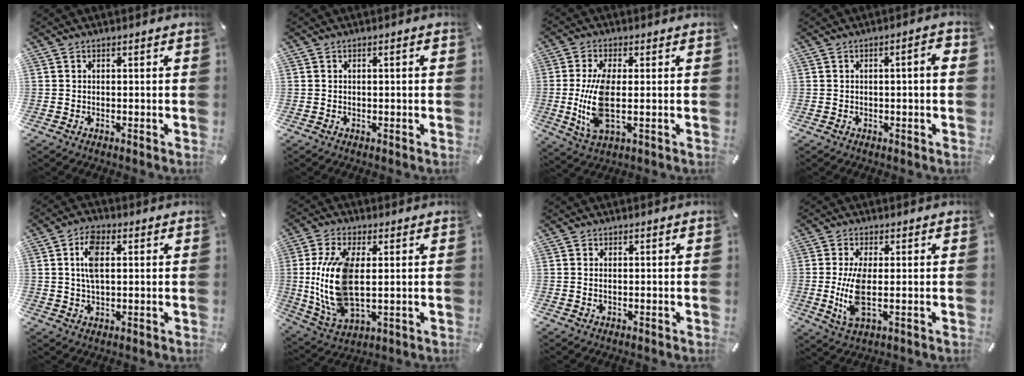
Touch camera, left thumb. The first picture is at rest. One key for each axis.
{"total": 1.1, "fx": -0.1, "fy": 0.1, "fz": 1.1, "tx": -0.018, "ty": -0.002, "tz": -0.001}
{"total": 11.2, "fx": -0.2, "fy": 4.0, "fz": 10.4, "tx": -0.232, "ty": -0.025, "tz": -0.004}
{"total": 3.8, "fx": 0.2, "fy": 0.6, "fz": 3.8, "tx": -0.059, "ty": 0.002, "tz": 0.000}
{"total": 7.1, "fx": 1.7, "fy": 3.7, "fz": 5.7, "tx": -0.128, "ty": 0.004, "tz": 0.025}
{"total": 15.1, "fx": 1.7, "fy": 7.5, "fz": 13.0, "tx": -0.297, "ty": -0.018, "tz": 0.030}
{"total": 1.0, "fx": 0.1, "fy": 0.3, "fz": 1.0, "tx": -0.020, "ty": -0.001, "tz": 0.001}
{"total": 9.1, "fx": -0.1, "fy": 3.1, "fz": 8.6, "tx": -0.197, "ty": -0.025, "tz": -0.003}